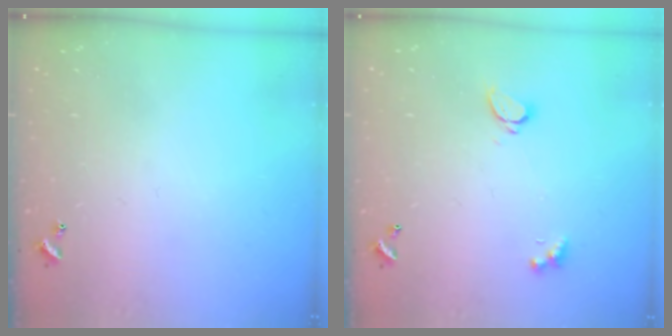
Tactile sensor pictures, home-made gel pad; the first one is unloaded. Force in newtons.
{"total": 1.7, "press": 1.7, "slide": 0.3}